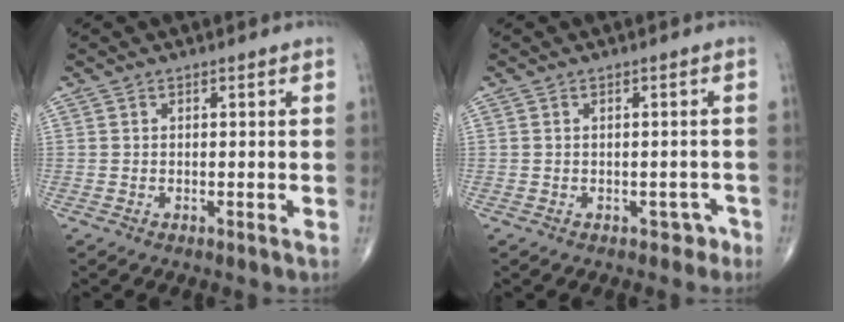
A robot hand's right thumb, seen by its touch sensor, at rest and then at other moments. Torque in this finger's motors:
{"motor_torque": [0.03, 0.37, -0.14, -0.09, 0.02]}